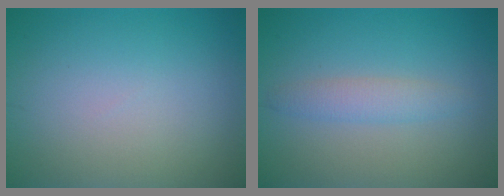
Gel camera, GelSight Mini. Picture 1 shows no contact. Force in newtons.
{"total": 2.0, "press": 2.0, "slide": 0.1}